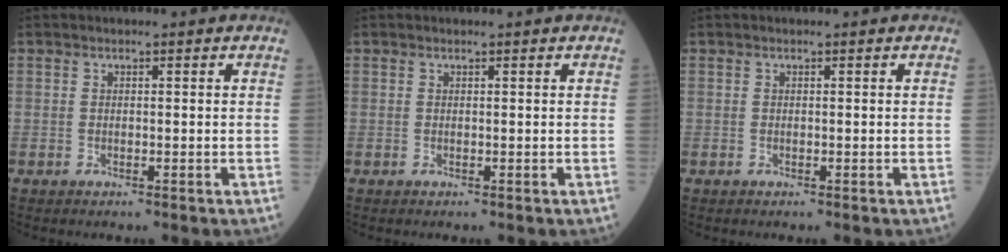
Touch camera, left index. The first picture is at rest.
{"total": 0.0}
{"total": 0.0}